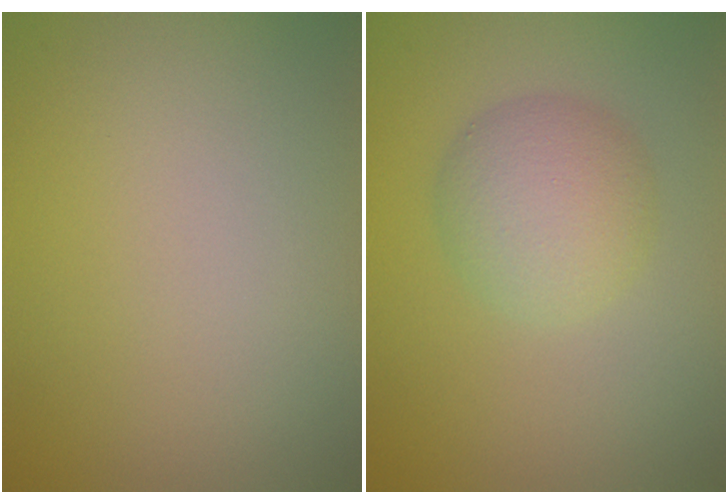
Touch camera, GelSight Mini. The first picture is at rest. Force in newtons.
{"total": 4.4, "press": 4.4, "slide": 0.2}